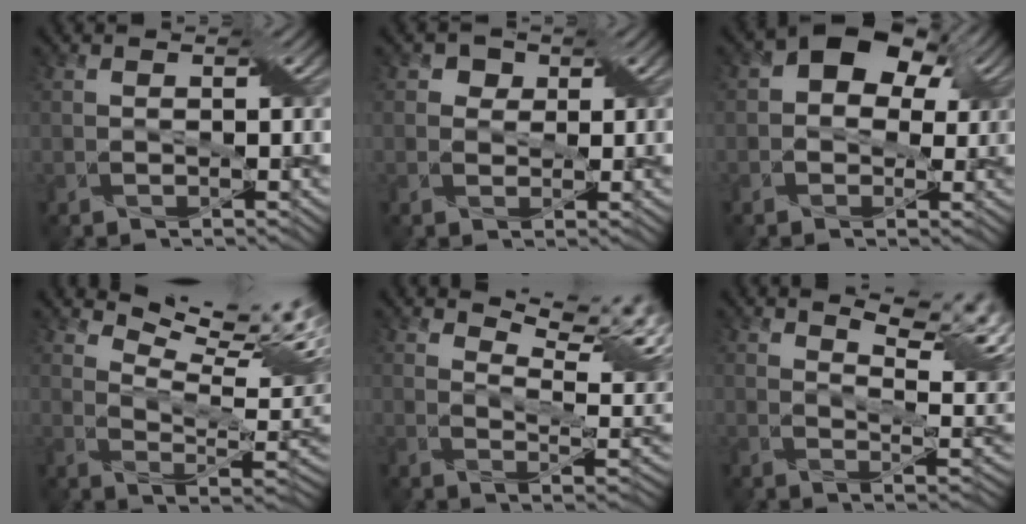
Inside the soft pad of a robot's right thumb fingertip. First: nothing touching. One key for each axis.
{"total": 2.2, "fx": 1.0, "fy": 1.9, "fz": 0.5, "tx": -0.008, "ty": -0.003, "tz": 0.012}
{"total": 9.1, "fx": 3.3, "fy": 6.6, "fz": 5.3, "tx": -0.087, "ty": 0.032, "tz": 0.037}
{"total": 13.2, "fx": 8.9, "fy": 3.8, "fz": 9.0, "tx": -0.155, "ty": 0.003, "tz": 0.131}
{"total": 10.9, "fx": 7.8, "fy": 3.1, "fz": 7.0, "tx": -0.126, "ty": -0.001, "tz": 0.119}
{"total": 10.0, "fx": 6.4, "fy": 3.0, "fz": 7.0, "tx": -0.115, "ty": 0.002, "tz": 0.091}